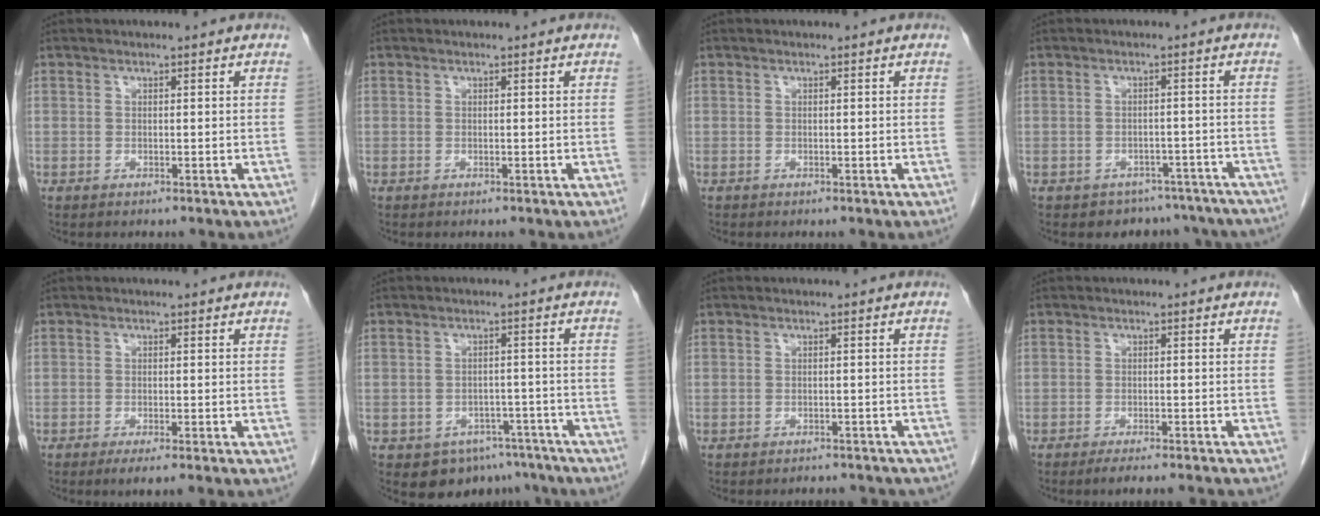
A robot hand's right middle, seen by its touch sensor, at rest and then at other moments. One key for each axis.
{"total": 0.0}
{"total": 0.0}
{"total": 9.4, "fx": -7.7, "fy": 5.2, "fz": 1.0, "tx": -0.002, "ty": 0.018, "tz": -0.077}
{"total": 3.0, "fx": -2.2, "fy": -0.3, "fz": 2.1, "tx": -0.025, "ty": -0.005, "tz": -0.031}
{"total": 7.8, "fx": -5.8, "fy": 5.0, "fz": 1.7, "tx": -0.008, "ty": 0.014, "tz": -0.071}
{"total": 6.8, "fx": -6.3, "fy": 2.1, "fz": 1.5, "tx": -0.011, "ty": -0.003, "tz": -0.064}
{"total": 7.7, "fx": -6.9, "fy": 0.5, "fz": 3.4, "tx": -0.036, "ty": -0.010, "tz": -0.093}